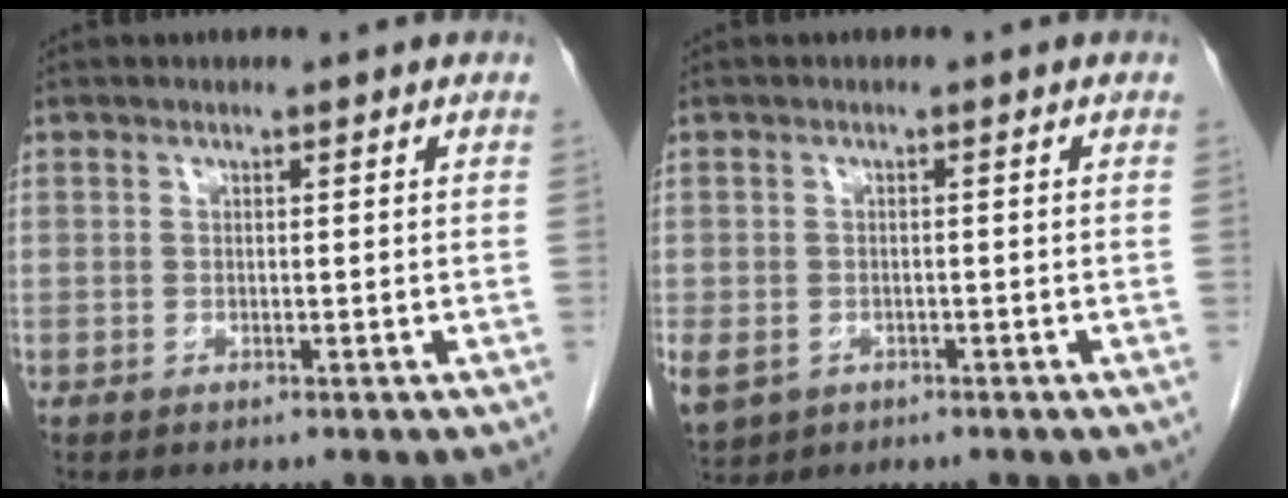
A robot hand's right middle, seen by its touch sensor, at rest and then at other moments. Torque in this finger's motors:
{"motor_torque": [1.17, -0.97, 1.05, 0.21]}